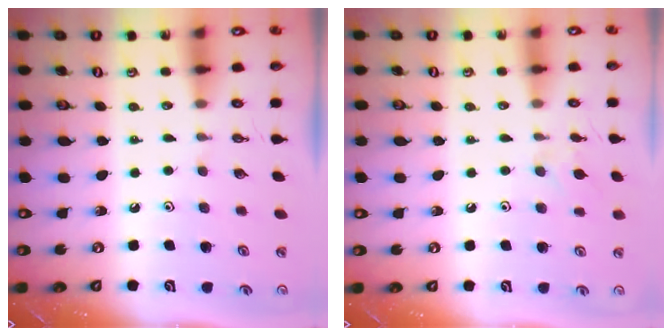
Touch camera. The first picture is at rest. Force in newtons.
{"total": 5.9, "press": 5.8, "slide": 0.8}